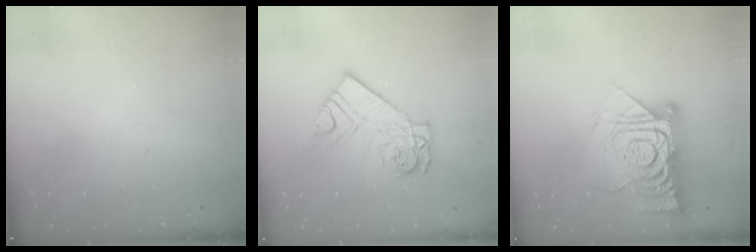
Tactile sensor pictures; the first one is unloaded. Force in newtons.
{"total": 11.7, "press": 11.7, "slide": 1.0}
{"total": 14.6, "press": 14.5, "slide": 1.5}